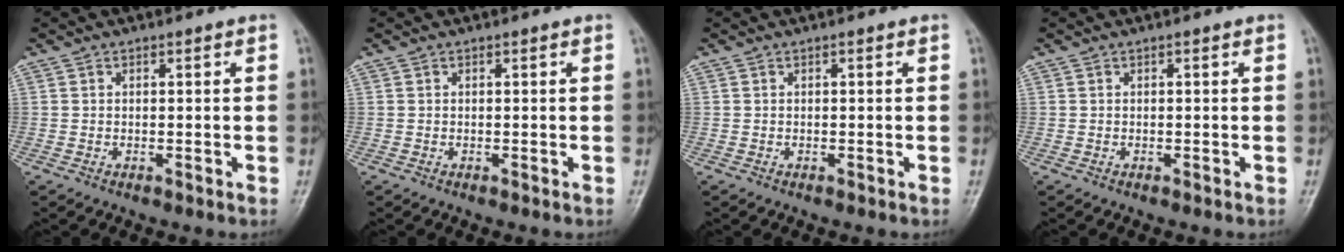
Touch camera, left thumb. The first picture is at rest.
{"total": 0.0}
{"total": 0.0}
{"total": 0.0}